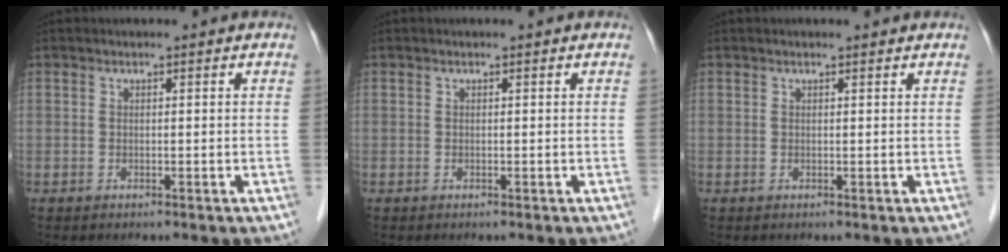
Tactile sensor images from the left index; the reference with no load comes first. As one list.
[{"total": 0.0}, {"total": 1.4, "force": [1.3, 0.1, 0.5], "torque": [-0.014, 0.010, 0.016]}]